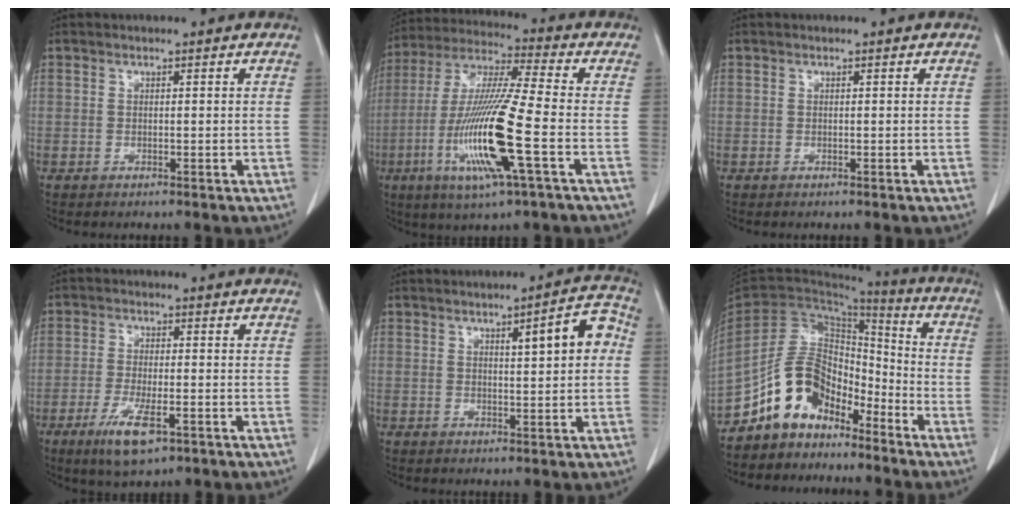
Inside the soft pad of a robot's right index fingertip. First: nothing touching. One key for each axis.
{"total": 17.1, "fx": -5.0, "fy": 0.3, "fz": 16.3, "tx": -0.338, "ty": -0.019, "tz": -0.098}
{"total": 0.0}
{"total": 7.1, "fx": -3.7, "fy": 1.7, "fz": 5.8, "tx": -0.112, "ty": -0.014, "tz": -0.059}
{"total": 6.4, "fx": 1.3, "fy": 1.1, "fz": 6.2, "tx": -0.082, "ty": 0.018, "tz": 0.015}
{"total": 11.0, "fx": -8.0, "fy": 6.3, "fz": 4.1, "tx": -0.084, "ty": 0.050, "tz": -0.152}